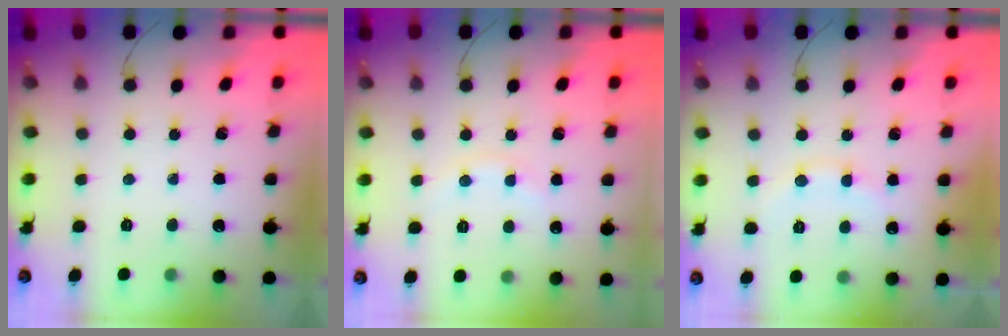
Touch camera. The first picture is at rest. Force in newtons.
{"total": 6.1, "press": 5.8, "slide": 1.8}
{"total": 9.2, "press": 9.1, "slide": 1.1}